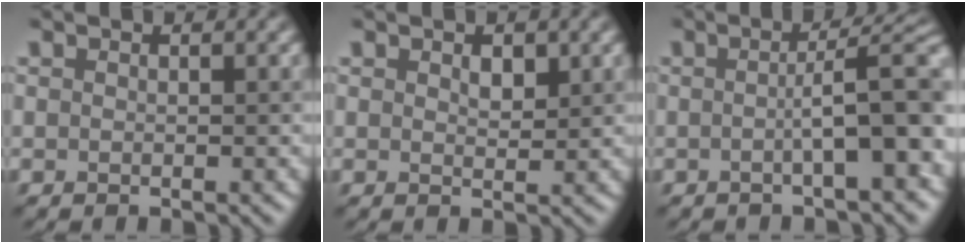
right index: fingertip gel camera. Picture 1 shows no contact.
{"total": 1.2, "force": [0.8, 0.6, 0.7], "torque": [-0.011, 0.003, 0.018]}
{"total": 6.2, "force": [-0.4, 1.2, 6.1], "torque": [-0.078, 0.019, -0.006]}